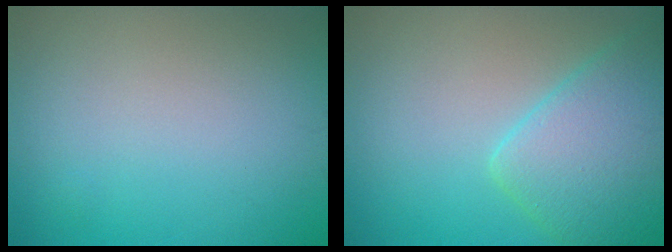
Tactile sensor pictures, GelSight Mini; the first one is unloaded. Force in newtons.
{"total": 6.4, "press": 6.4, "slide": 0.4}